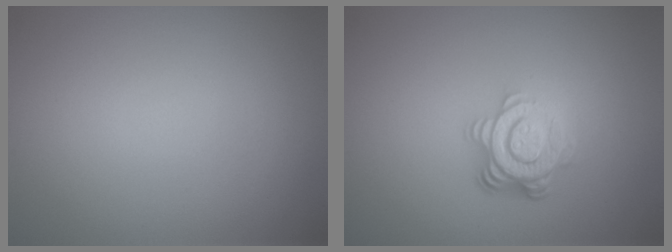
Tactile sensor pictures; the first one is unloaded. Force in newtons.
{"total": 4.7, "press": 3.4, "slide": 3.3}